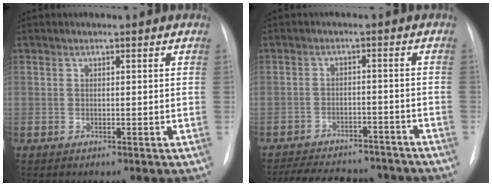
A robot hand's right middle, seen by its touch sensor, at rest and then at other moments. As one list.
[{"total": 17.4, "force": [-15.5, 5.1, 6.0], "torque": [-0.137, -0.004, -0.209]}]